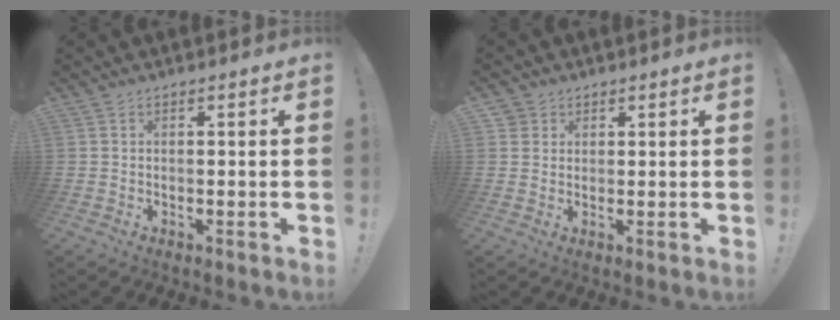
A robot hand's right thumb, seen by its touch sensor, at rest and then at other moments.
{"total": 2.6, "force": [1.3, 2.2, 0.2], "torque": [-0.001, -0.005, 0.024]}